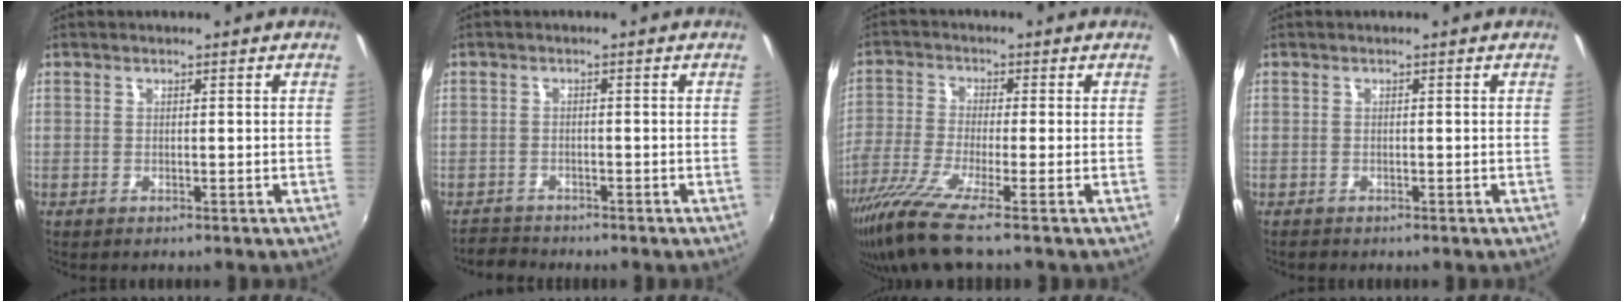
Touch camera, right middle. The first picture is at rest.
{"total": 2.6, "force": [-2.3, 1.0, -0.4], "torque": [-0.006, 0.005, -0.048]}
{"total": 8.7, "force": [-6.6, -0.8, 5.6], "torque": [-0.126, -0.029, -0.132]}
{"total": 0.8, "force": [-0.7, 0.4, 0.0], "torque": [-0.003, 0.001, -0.013]}